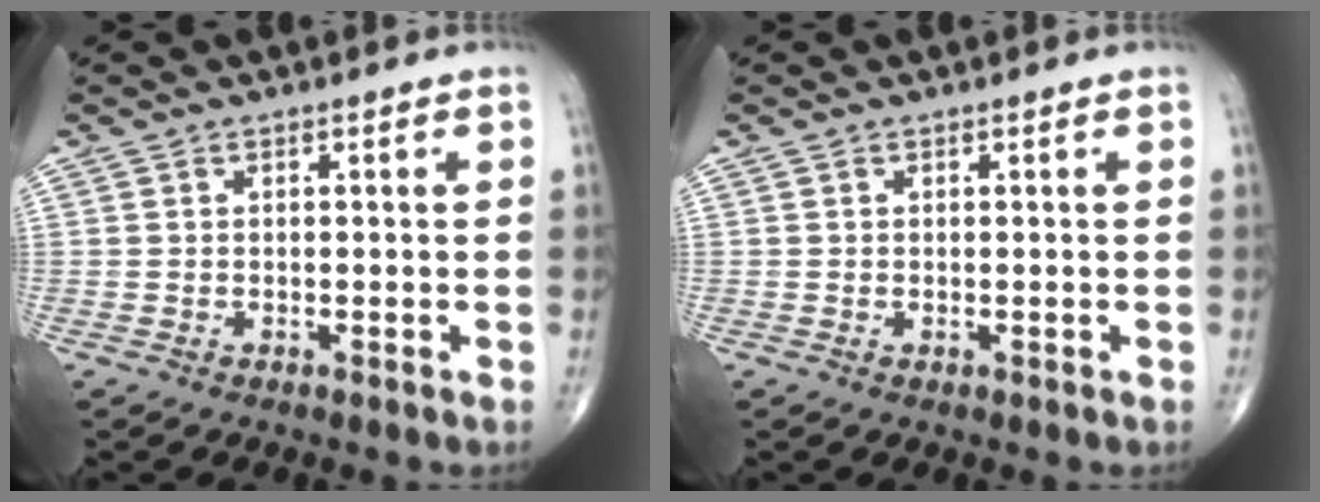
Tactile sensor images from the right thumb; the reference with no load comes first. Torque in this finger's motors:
{"motor_torque": [-0.25, 0.01, -0.18, -0.08, -0.03]}